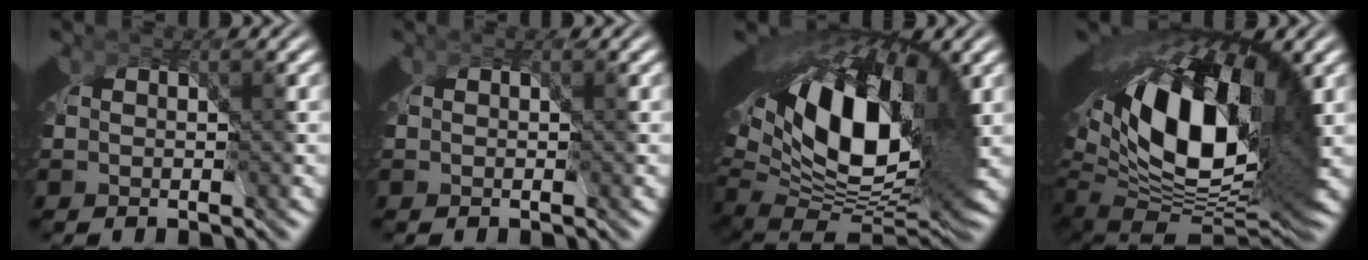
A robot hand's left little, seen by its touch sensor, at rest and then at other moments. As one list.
[{"total": 0.0}, {"total": 17.3, "force": [-0.4, 9.7, 14.3], "torque": [-0.239, -0.042, 0.017]}, {"total": 19.5, "force": [-1.2, 10.9, 16.1], "torque": [-0.248, -0.038, 0.002]}]